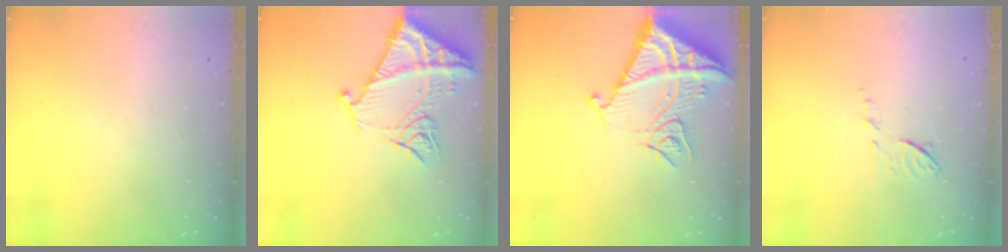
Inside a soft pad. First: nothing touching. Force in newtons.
{"total": 15.7, "press": 15.6, "slide": 1.7}
{"total": 13.8, "press": 13.7, "slide": 1.4}
{"total": 6.8, "press": 6.8, "slide": 0.9}